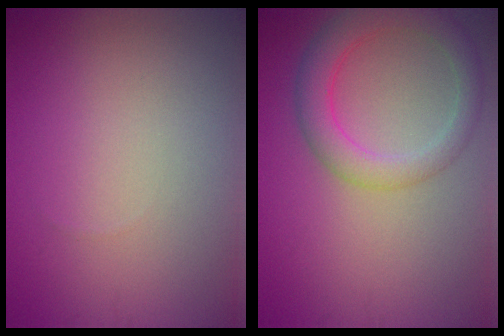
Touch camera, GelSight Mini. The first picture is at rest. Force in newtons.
{"total": 4.1, "press": 4.1, "slide": 0.1}